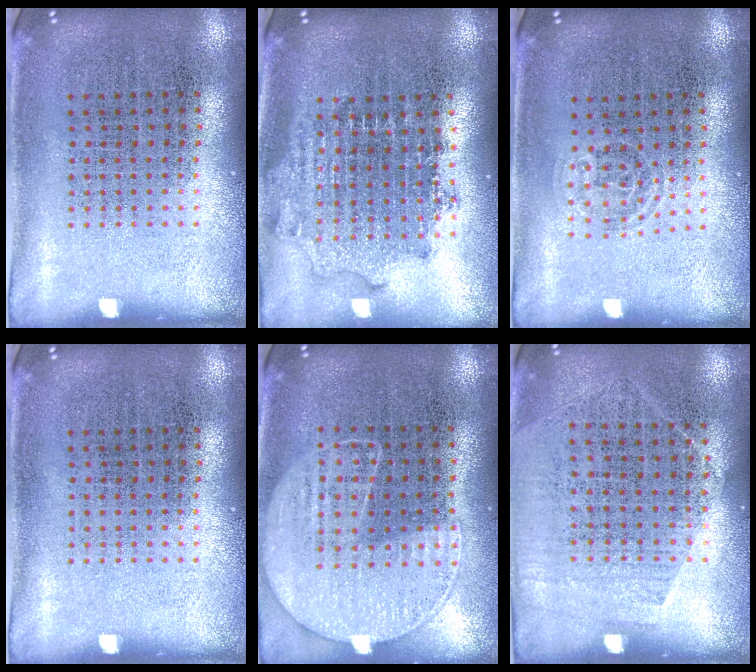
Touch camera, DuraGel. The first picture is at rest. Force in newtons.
{"total": 1.8, "press": 1.4, "slide": 1.1}
{"total": 0.9, "press": 0.7, "slide": 0.6}
{"total": 0.0}
{"total": 1.1, "press": 1.0, "slide": 0.6}
{"total": 1.3, "press": 1.0, "slide": 0.7}